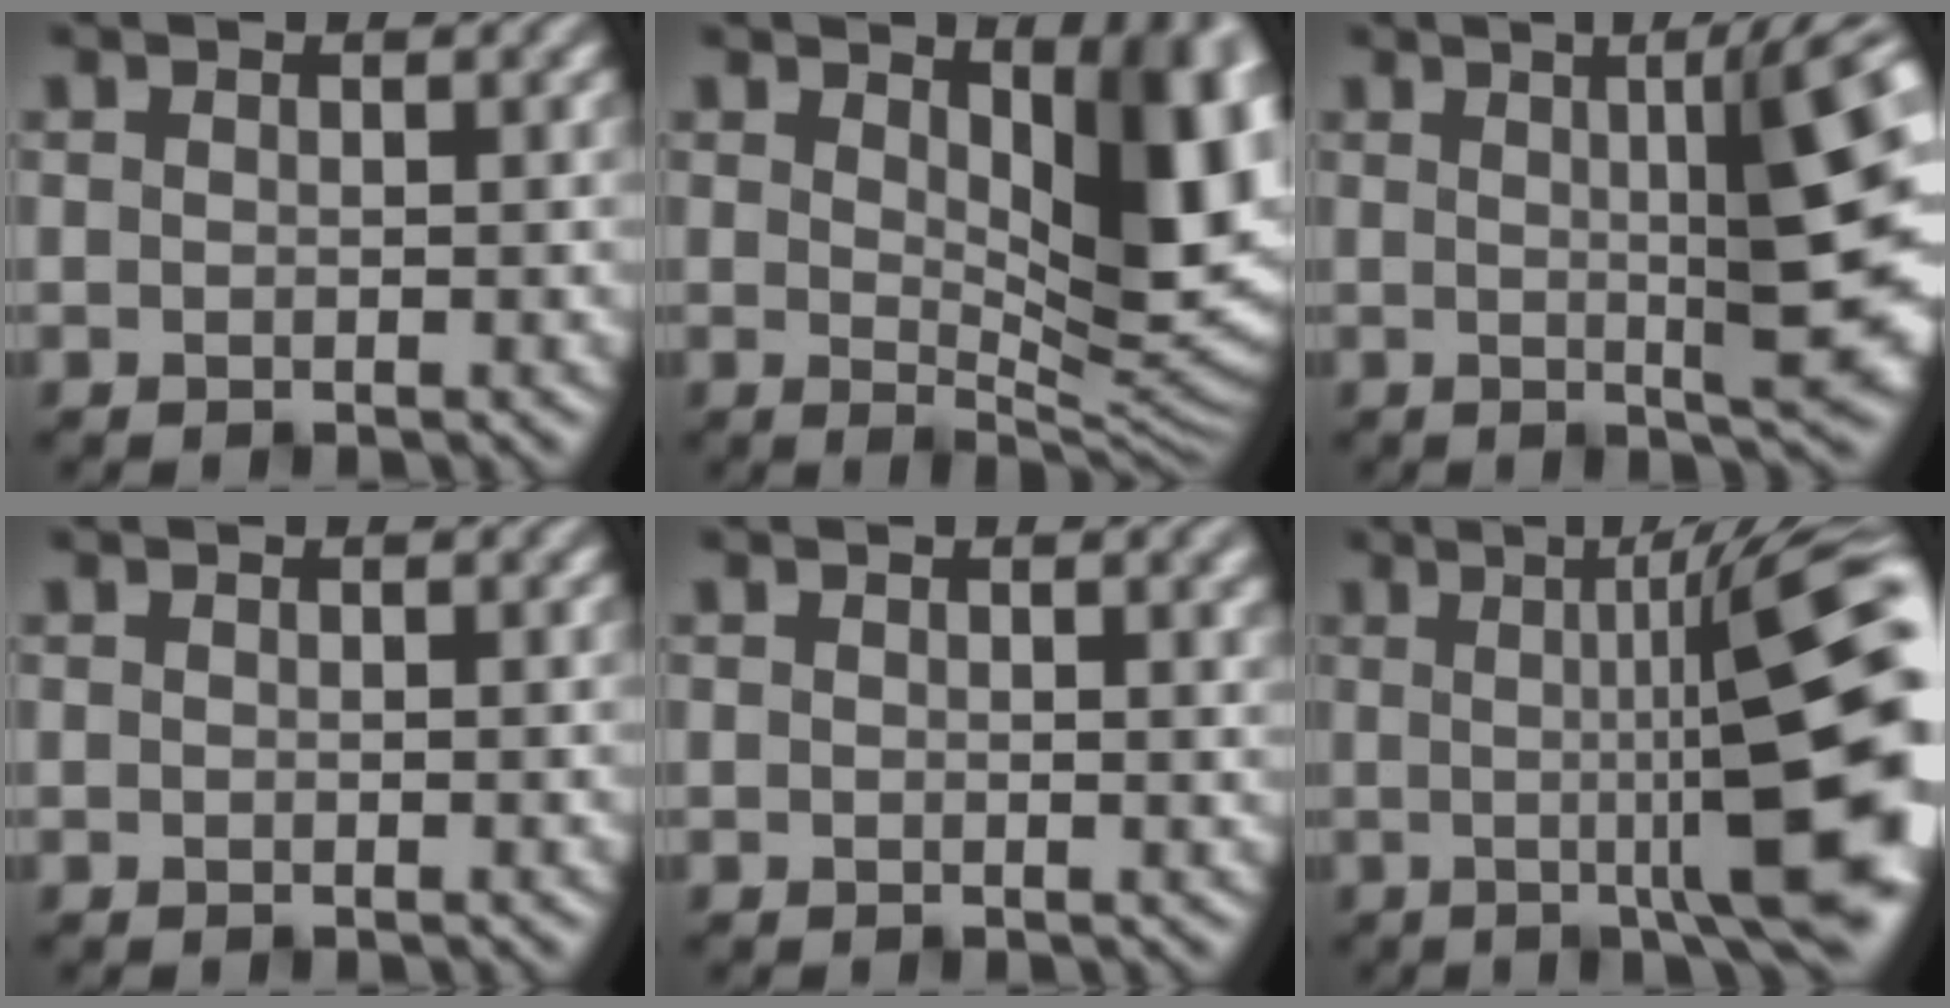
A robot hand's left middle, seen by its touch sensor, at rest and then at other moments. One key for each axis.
{"total": 12.3, "fx": 4.0, "fy": 4.7, "fz": 10.6, "tx": -0.103, "ty": 0.008, "tz": 0.059}
{"total": 12.6, "fx": 1.8, "fy": 2.9, "fz": 12.1, "tx": -0.116, "ty": 0.010, "tz": 0.023}
{"total": 0.0}
{"total": 2.7, "fx": 1.6, "fy": 0.8, "fz": 2.1, "tx": -0.021, "ty": 0.008, "tz": 0.023}
{"total": 15.7, "fx": 0.3, "fy": 3.6, "fz": 15.3, "tx": -0.166, "ty": 0.014, "tz": 0.008}